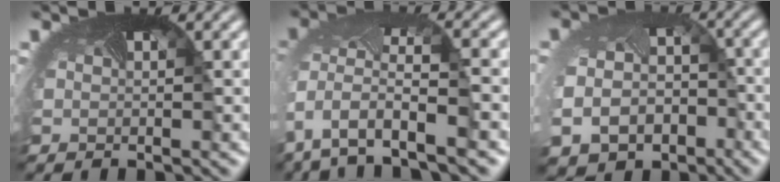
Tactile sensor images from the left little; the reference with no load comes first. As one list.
[{"total": 8.9, "force": [-3.6, 4.6, 6.7], "torque": [-0.181, -0.025, -0.046]}, {"total": 10.1, "force": [-4.5, 8.1, 4.1], "torque": [-0.096, -0.063, -0.056]}]